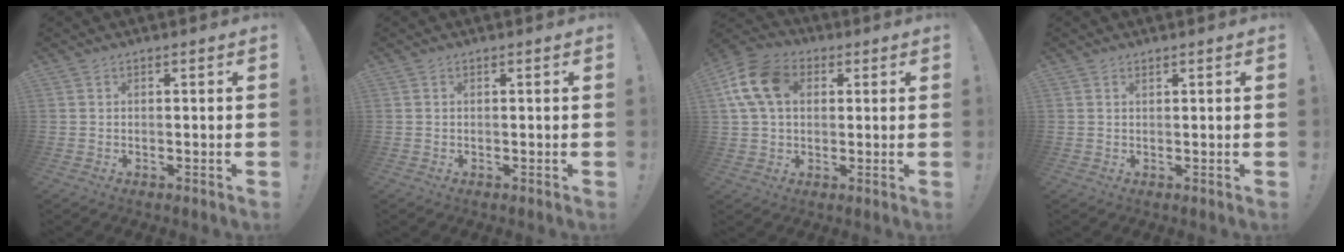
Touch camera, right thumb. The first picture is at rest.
{"total": 0.0}
{"total": 14.2, "force": [3.6, 10.1, 9.2], "torque": [-0.172, 0.004, 0.069]}
{"total": 0.7, "force": [0.6, 0.2, 0.3], "torque": [0.003, -0.004, 0.010]}